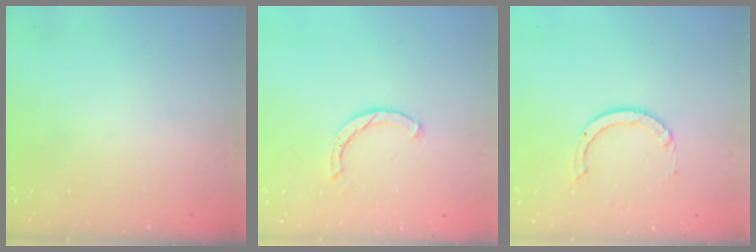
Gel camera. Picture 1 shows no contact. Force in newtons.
{"total": 2.0, "press": 2.0, "slide": 0.2}
{"total": 3.3, "press": 3.3, "slide": 0.3}